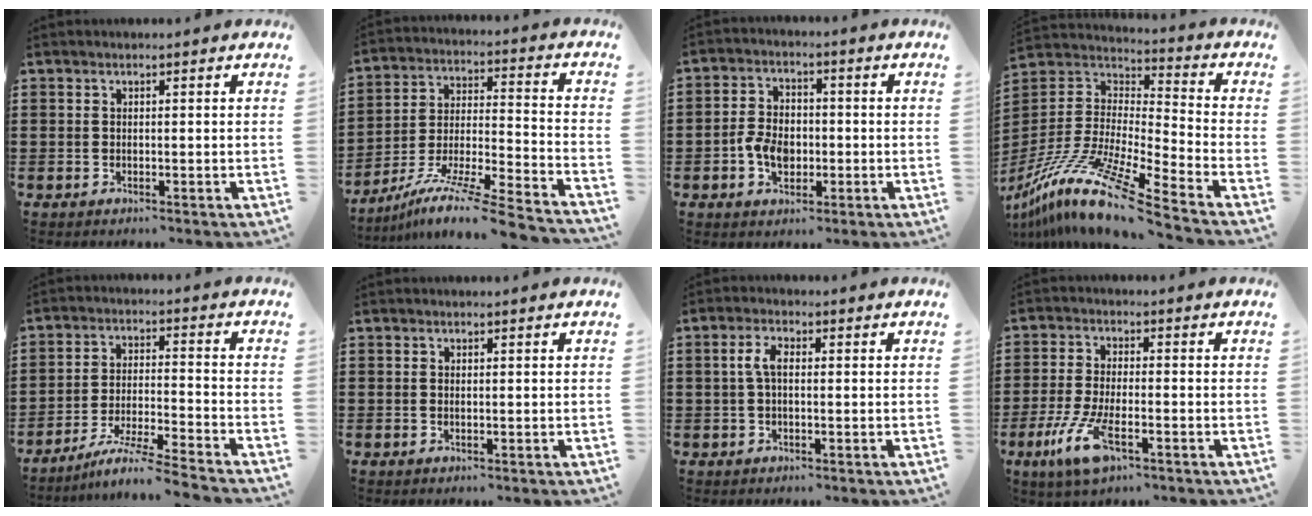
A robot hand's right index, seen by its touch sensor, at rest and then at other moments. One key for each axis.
{"total": 11.2, "fx": -9.5, "fy": -0.1, "fz": 5.9, "tx": -0.102, "ty": 0.008, "tz": -0.186}
{"total": 5.4, "fx": -1.3, "fy": 3.7, "fz": 3.7, "tx": -0.084, "ty": 0.006, "tz": -0.026}
{"total": 14.2, "fx": -11.6, "fy": 0.0, "fz": 8.3, "tx": -0.180, "ty": 0.002, "tz": -0.229}
{"total": 6.8, "fx": -6.1, "fy": -0.8, "fz": 2.9, "tx": -0.066, "ty": -0.017, "tz": -0.122}
{"total": 0.0}
{"total": 3.4, "fx": 0.1, "fy": 1.5, "fz": 3.1, "tx": -0.076, "ty": 0.001, "tz": -0.006}
{"total": 7.8, "fx": -3.6, "fy": 2.4, "fz": 6.5, "tx": -0.150, "ty": -0.016, "tz": -0.066}